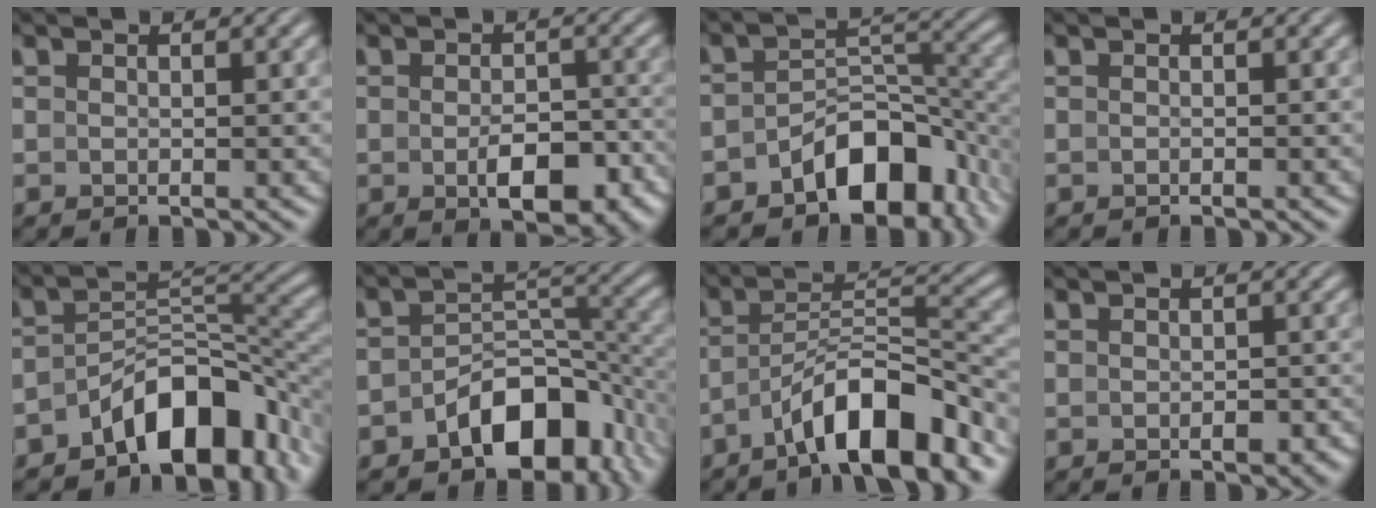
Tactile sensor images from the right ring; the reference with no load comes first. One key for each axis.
{"total": 5.2, "fx": -2.4, "fy": 2.2, "fz": 4.0, "tx": -0.048, "ty": -0.014, "tz": -0.033}
{"total": 8.5, "fx": -5.2, "fy": 4.5, "fz": 4.9, "tx": -0.077, "ty": -0.020, "tz": -0.071}
{"total": 0.0}
{"total": 11.0, "fx": -6.3, "fy": 5.3, "fz": 7.4, "tx": -0.102, "ty": -0.020, "tz": -0.088}
{"total": 8.6, "fx": -5.2, "fy": 4.7, "fz": 5.0, "tx": -0.079, "ty": -0.023, "tz": -0.068}
{"total": 7.3, "fx": -4.0, "fy": 2.7, "fz": 5.5, "tx": -0.073, "ty": -0.009, "tz": -0.057}
{"total": 1.4, "fx": -0.8, "fy": 0.7, "fz": 0.9, "tx": -0.012, "ty": -0.005, "tz": -0.010}